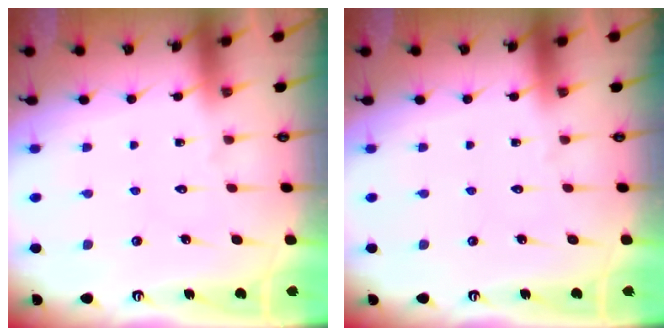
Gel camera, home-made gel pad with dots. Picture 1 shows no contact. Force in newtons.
{"total": 0.0}